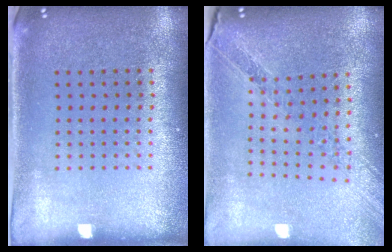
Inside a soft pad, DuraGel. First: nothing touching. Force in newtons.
{"total": 1.1, "press": 1.1, "slide": 0.1}